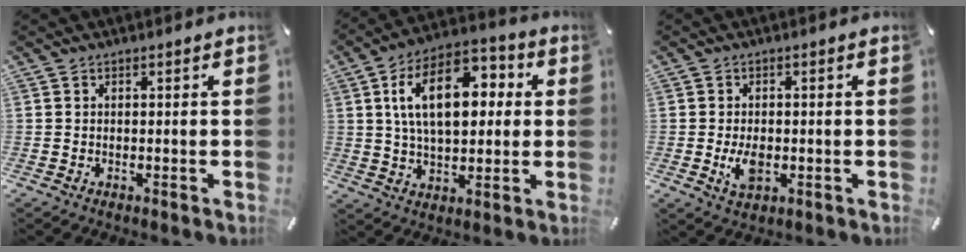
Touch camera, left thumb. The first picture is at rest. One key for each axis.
{"total": 17.0, "fx": 3.9, "fy": 10.1, "fz": 13.1, "tx": -0.231, "ty": 0.006, "tz": 0.063}
{"total": 4.6, "fx": -0.8, "fy": 2.8, "fz": 3.6, "tx": -0.075, "ty": -0.007, "tz": -0.018}